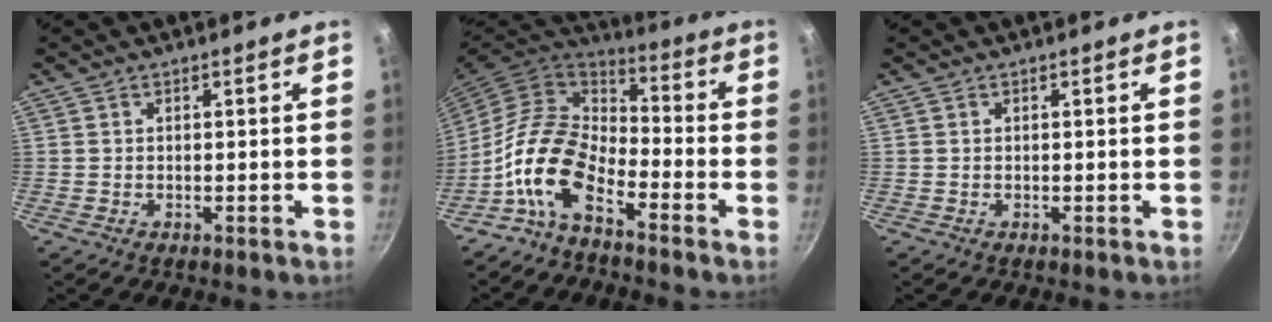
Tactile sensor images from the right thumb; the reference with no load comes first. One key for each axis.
{"total": 12.7, "fx": -6.8, "fy": 6.6, "fz": 8.5, "tx": -0.144, "ty": 0.061, "tz": -0.156}
{"total": 0.0}